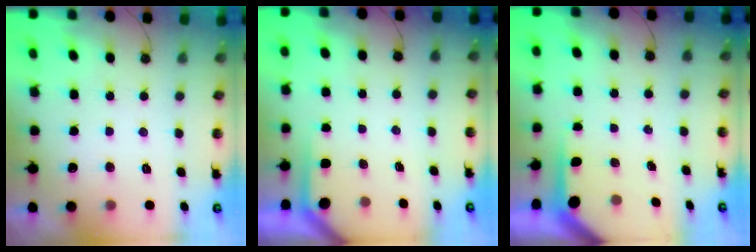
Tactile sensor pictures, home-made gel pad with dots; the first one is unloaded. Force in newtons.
{"total": 2.4, "press": 2.4, "slide": 0.2}
{"total": 3.8, "press": 3.8, "slide": 0.4}